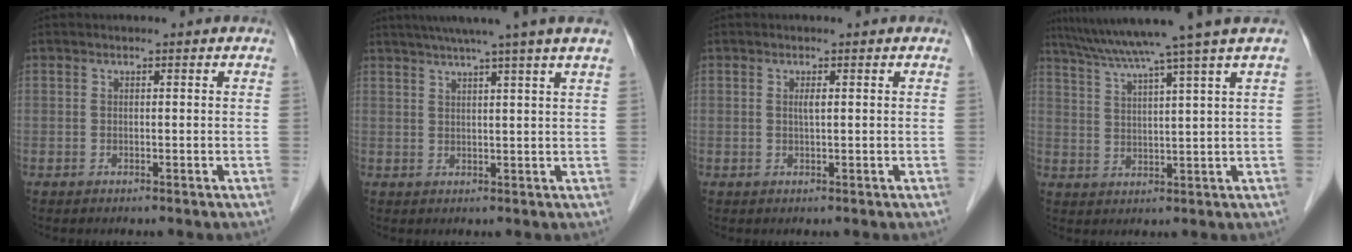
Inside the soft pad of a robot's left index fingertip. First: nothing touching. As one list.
[{"total": 9.7, "force": [7.6, -1.9, 5.8], "torque": [-0.083, 0.019, 0.091]}, {"total": 1.0, "force": [0.2, 0.1, 0.9], "torque": [-0.021, 0.000, 0.004]}, {"total": 11.8, "force": [9.3, -2.5, 6.8], "torque": [-0.112, 0.002, 0.139]}]